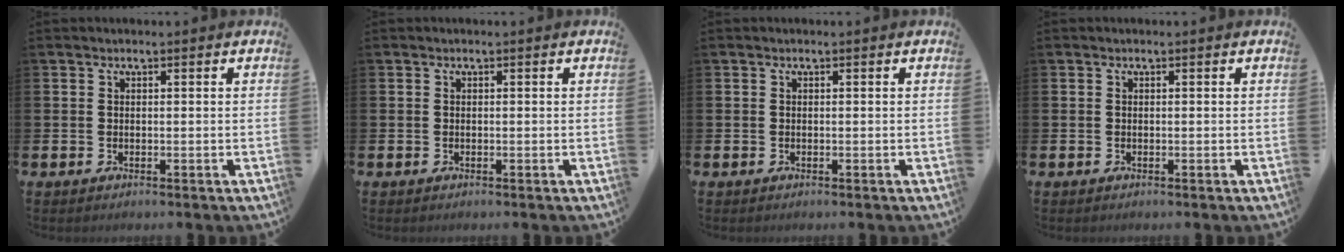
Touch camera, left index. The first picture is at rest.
{"total": 0.0}
{"total": 0.0}
{"total": 0.0}